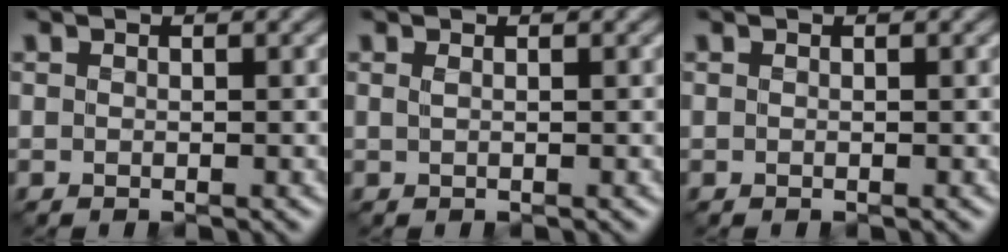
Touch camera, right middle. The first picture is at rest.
{"total": 0.6, "force": [0.2, 0.3, 0.5], "torque": [-0.006, -0.003, -0.003]}
{"total": 0.0}